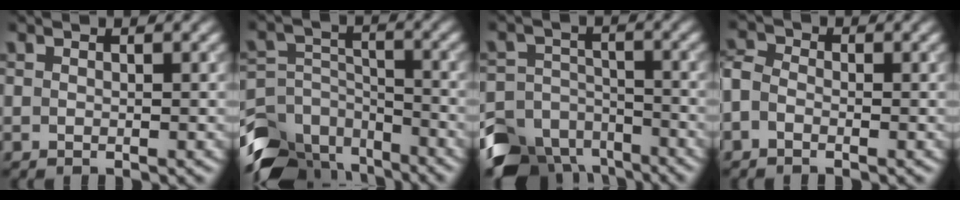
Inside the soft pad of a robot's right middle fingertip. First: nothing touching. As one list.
[{"total": 8.3, "force": [-6.3, 4.4, 3.1], "torque": [-0.064, -0.007, -0.121]}, {"total": 8.4, "force": [-6.5, 4.8, 2.3], "torque": [-0.023, -0.005, -0.113]}, {"total": 2.1, "force": [-0.9, 1.5, 1.2], "torque": [-0.027, 0.004, -0.029]}]